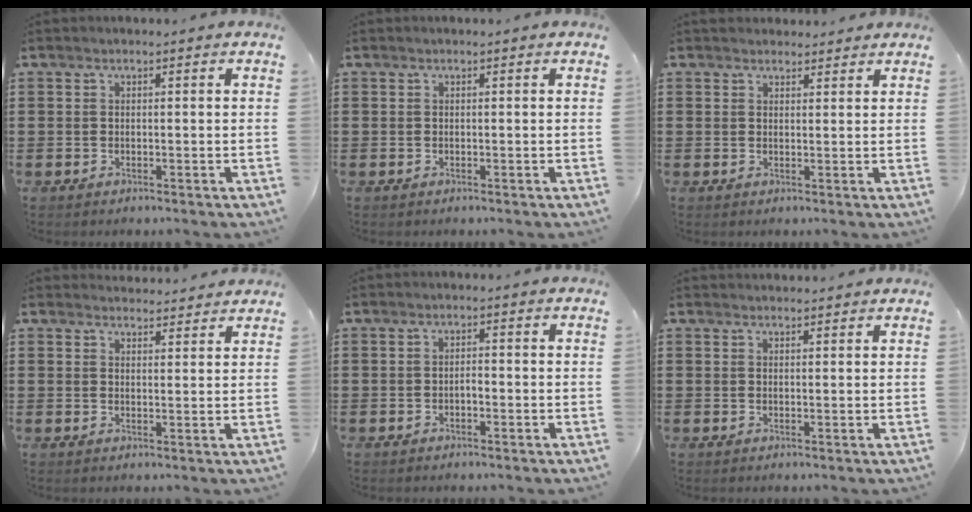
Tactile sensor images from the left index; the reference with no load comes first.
{"total": 0.0}
{"total": 2.0, "force": [1.8, 0.9, -0.3], "torque": [0.008, 0.001, 0.034]}
{"total": 2.7, "force": [2.7, 0.3, -0.2], "torque": [0.003, -0.011, 0.049]}
{"total": 1.2, "force": [-0.6, 0.4, 0.9], "torque": [-0.022, 0.000, -0.011]}
{"total": 1.3, "force": [1.3, 0.1, 0.0], "torque": [-0.003, 0.001, 0.025]}